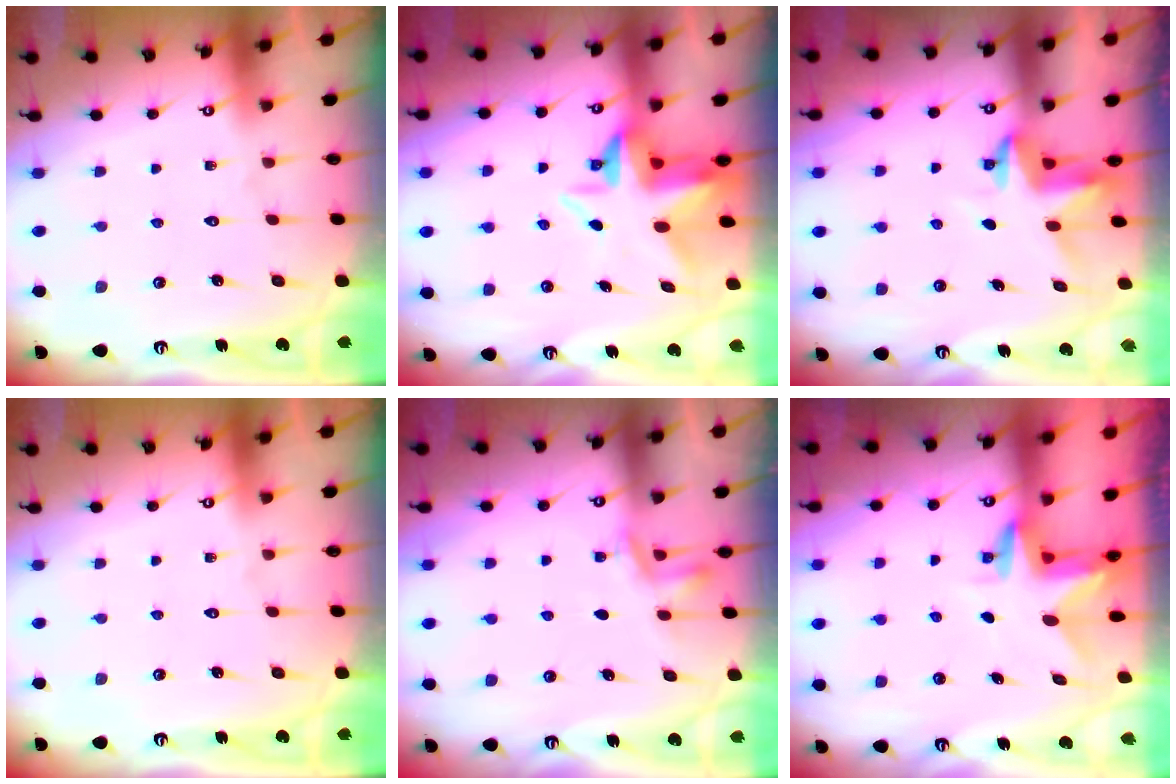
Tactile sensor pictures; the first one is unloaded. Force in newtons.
{"total": 6.2, "press": 6.1, "slide": 1.2}
{"total": 3.7, "press": 3.7, "slide": 0.4}
{"total": 0.0}
{"total": 4.5, "press": 4.3, "slide": 1.2}
{"total": 2.9, "press": 2.9, "slide": 0.2}